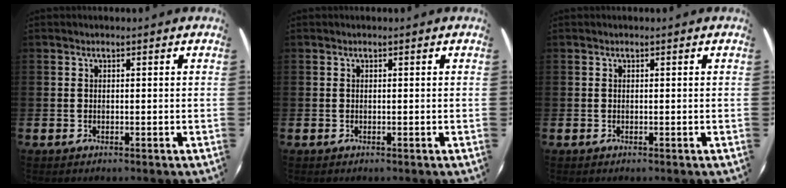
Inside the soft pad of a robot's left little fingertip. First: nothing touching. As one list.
[{"total": 0.0}, {"total": 0.0}]